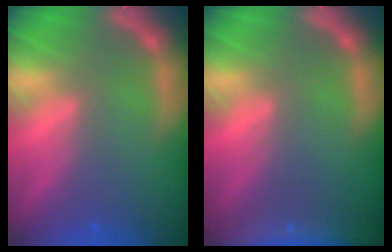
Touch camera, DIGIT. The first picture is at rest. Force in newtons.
{"total": 8.5}